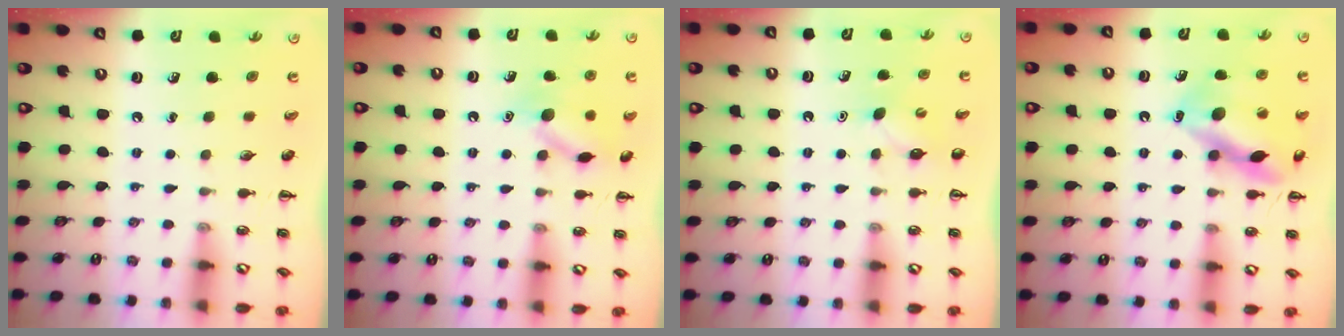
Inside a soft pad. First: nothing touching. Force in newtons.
{"total": 10.9, "press": 10.9, "slide": 0.5}
{"total": 3.0, "press": 2.9, "slide": 0.7}
{"total": 14.9, "press": 14.8, "slide": 1.7}